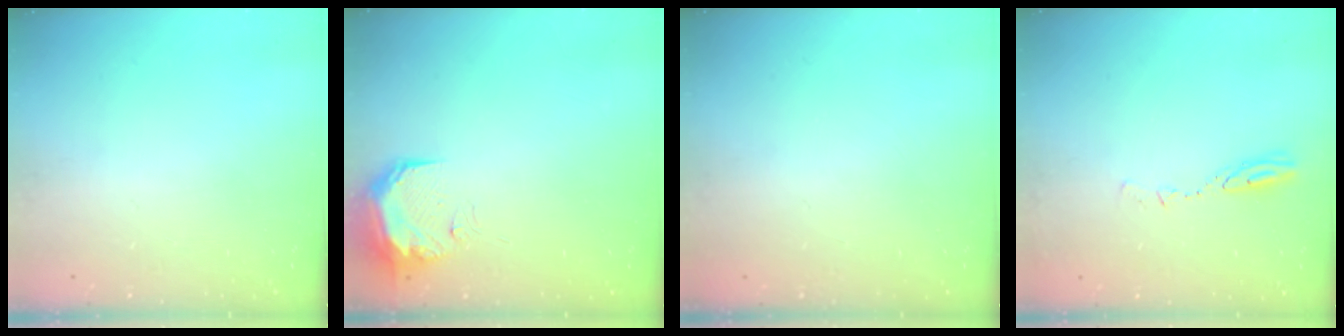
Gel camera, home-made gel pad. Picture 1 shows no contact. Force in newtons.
{"total": 9.0, "press": 9.0, "slide": 0.9}
{"total": 0.0}
{"total": 5.2, "press": 5.1, "slide": 0.4}